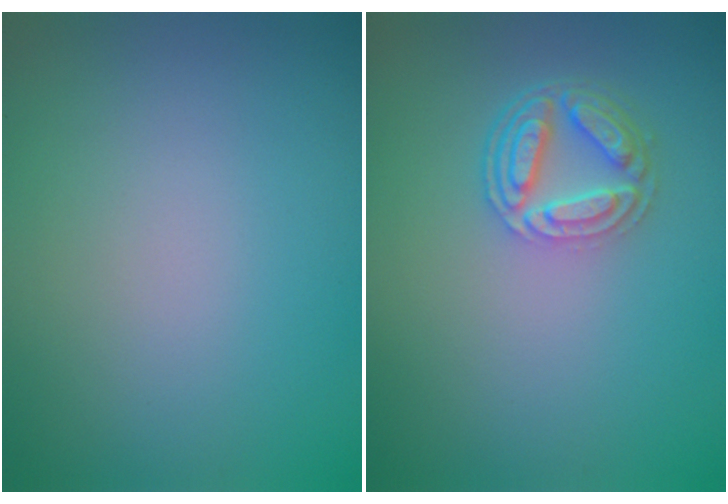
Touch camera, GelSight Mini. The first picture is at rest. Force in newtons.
{"total": 4.3, "press": 3.3, "slide": 2.8}